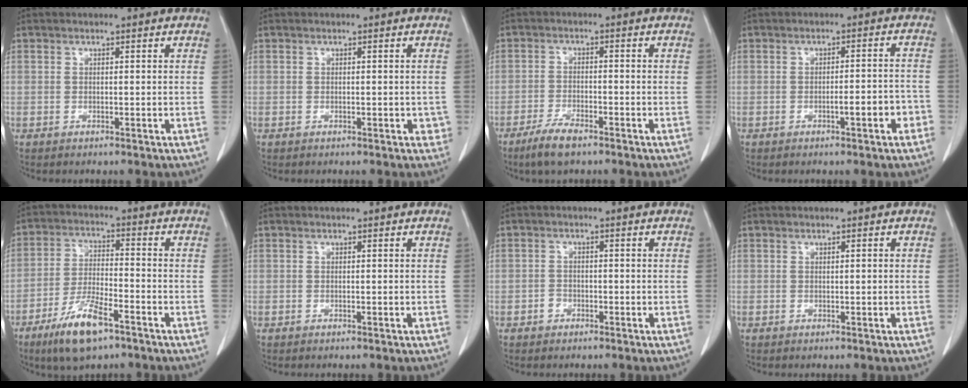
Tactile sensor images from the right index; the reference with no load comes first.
{"total": 1.5, "force": [-0.4, 0.9, 1.1], "torque": [-0.004, 0.004, -0.003]}
{"total": 5.1, "force": [-3.8, 1.1, 3.3], "torque": [-0.072, -0.007, -0.069]}
{"total": 4.3, "force": [-2.1, 0.6, 3.7], "torque": [-0.049, 0.007, -0.028]}
{"total": 10.1, "force": [-6.3, 2.5, 7.5], "torque": [-0.149, -0.016, -0.112]}
{"total": 0.0}
{"total": 1.6, "force": [-0.8, 1.3, 0.4], "torque": [-0.003, 0.006, -0.016]}
{"total": 0.6, "force": [0.1, 0.1, 0.6], "torque": [-0.011, 0.000, 0.003]}